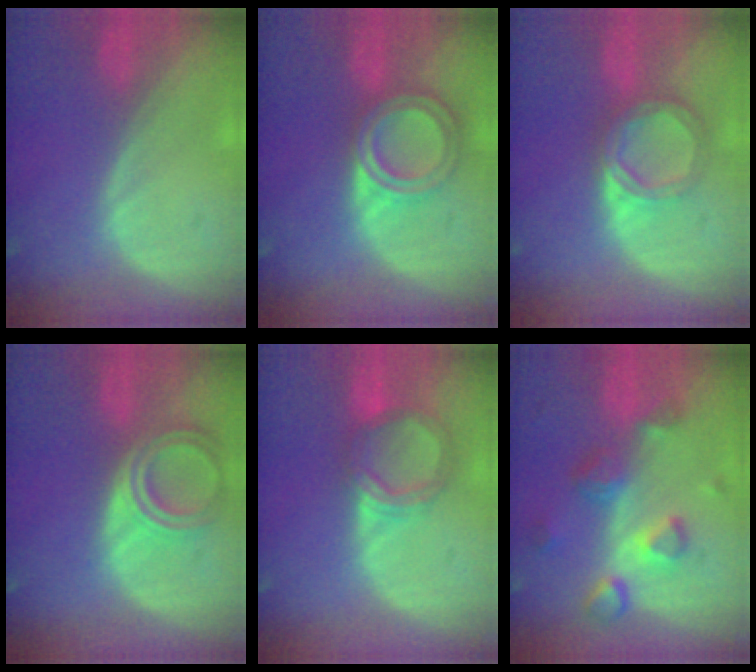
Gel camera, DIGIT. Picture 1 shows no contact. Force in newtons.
{"total": 6.9, "press": 6.1, "slide": 3.1}
{"total": 5.6, "press": 5.2, "slide": 1.9}
{"total": 6.6, "press": 6.0, "slide": 2.8}
{"total": 5.4, "press": 5.3, "slide": 0.9}
{"total": 7.9, "press": 7.0, "slide": 3.6}